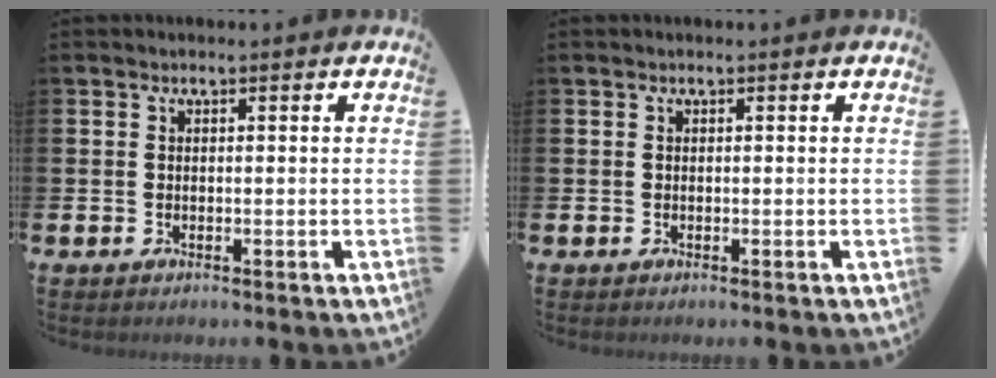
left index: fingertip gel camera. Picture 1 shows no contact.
{"total": 0.0}